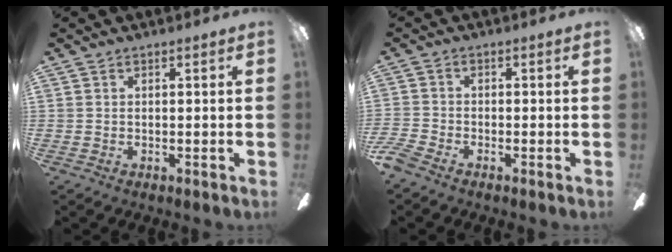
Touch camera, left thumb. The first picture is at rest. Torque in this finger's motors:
{"motor_torque": [-0.44, 0.46, -0.27, 0.28, 0.00]}